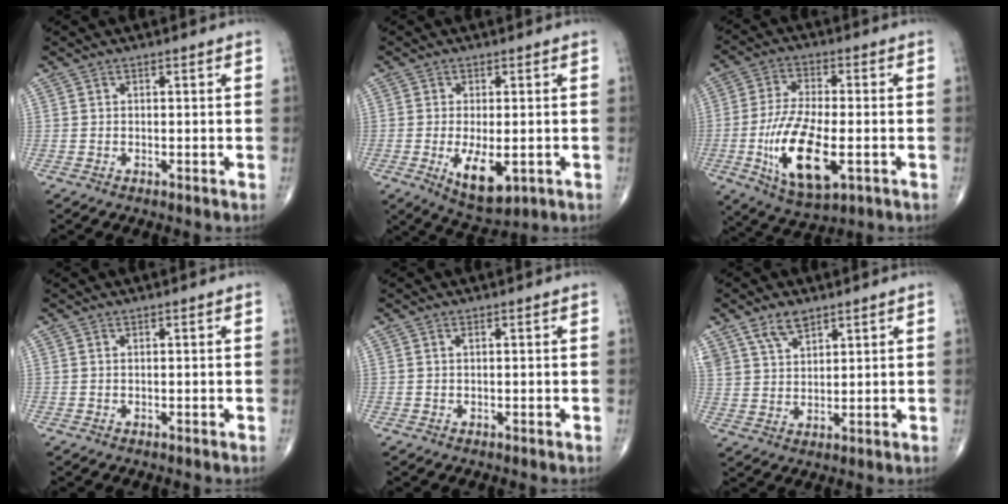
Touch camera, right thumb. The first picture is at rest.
{"total": 8.4, "force": [-2.1, 3.8, 7.1], "torque": [-0.112, -0.017, -0.023]}
{"total": 15.4, "force": [-4.0, 6.4, 13.5], "torque": [-0.261, -0.004, -0.063]}
{"total": 0.0}
{"total": 0.5, "force": [0.2, 0.2, 0.4], "torque": [-0.010, 0.004, 0.004]}
{"total": 4.9, "force": [3.4, 2.5, 2.5], "torque": [-0.038, -0.017, 0.070]}